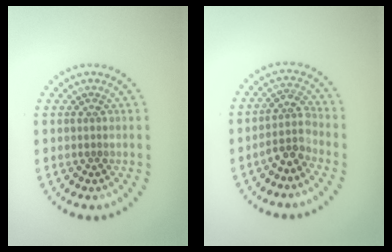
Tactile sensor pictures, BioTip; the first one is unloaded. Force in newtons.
{"total": 2.5, "press": 1.9, "slide": 1.7}